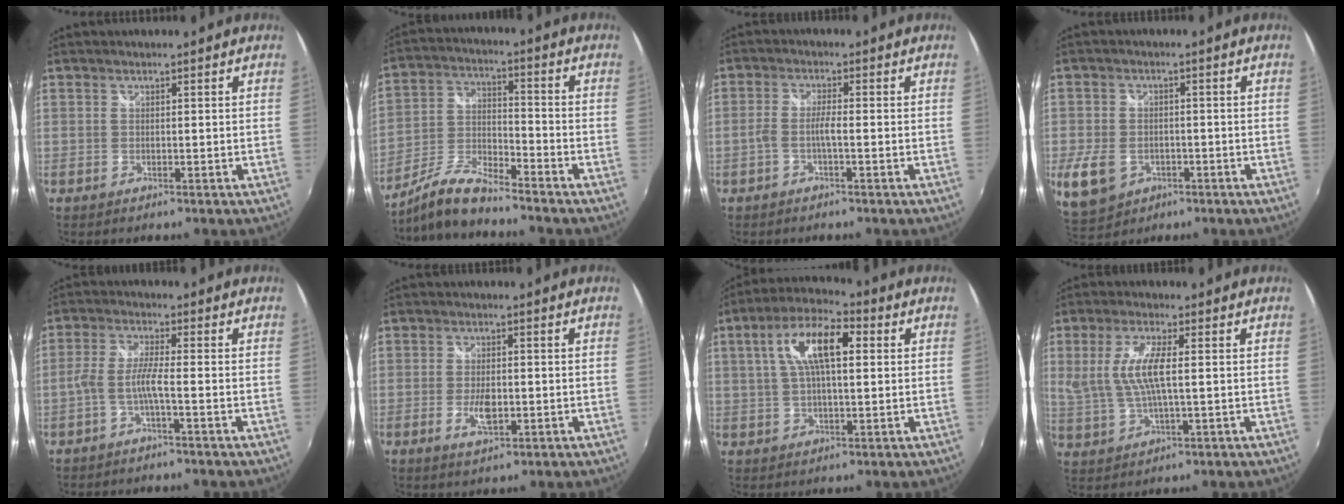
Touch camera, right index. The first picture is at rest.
{"total": 9.1, "force": [-8.1, 0.9, 3.9], "torque": [-0.088, 0.011, -0.165]}
{"total": 2.6, "force": [-1.2, 0.0, 2.3], "torque": [-0.055, 0.004, -0.025]}
{"total": 9.4, "force": [-3.5, 6.9, 5.3], "torque": [-0.137, -0.016, -0.053]}
{"total": 4.3, "force": [-2.0, -0.1, 3.8], "torque": [-0.091, 0.006, -0.036]}
{"total": 4.6, "force": [-1.2, 2.0, 3.9], "torque": [-0.079, -0.006, -0.021]}
{"total": 11.5, "force": [2.9, 4.3, 10.2], "torque": [-0.189, 0.025, 0.046]}
{"total": 8.2, "force": [1.0, 2.1, 7.9], "torque": [-0.163, -0.002, 0.027]}